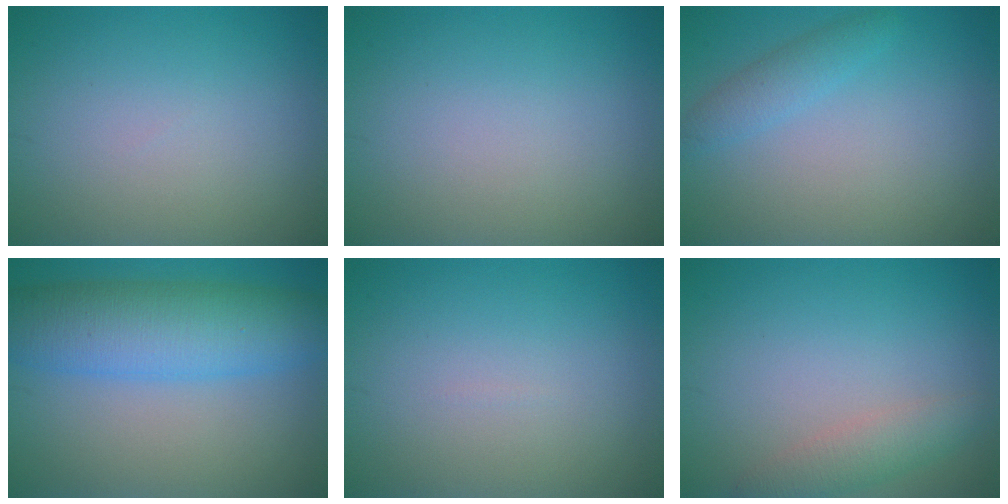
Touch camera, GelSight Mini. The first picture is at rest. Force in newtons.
{"total": 0.0}
{"total": 1.9, "press": 1.9, "slide": 0.1}
{"total": 8.5, "press": 8.5, "slide": 0.1}
{"total": 0.0}
{"total": 2.4, "press": 2.4, "slide": 0.2}